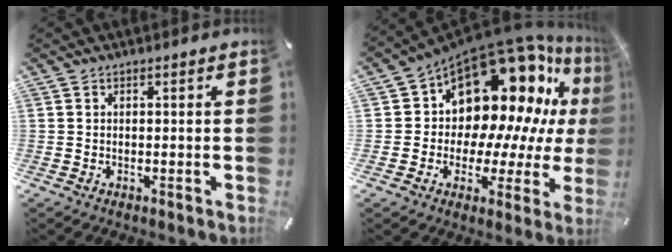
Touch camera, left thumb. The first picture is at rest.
{"total": 17.4, "force": [10.7, 10.5, 9.0], "torque": [-0.112, -0.115, 0.189]}